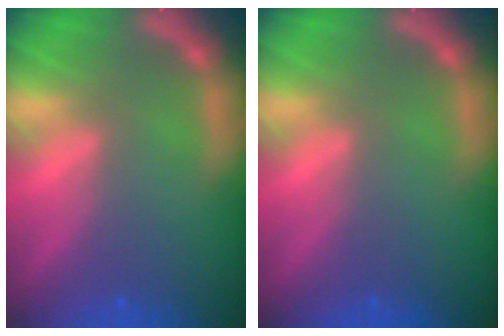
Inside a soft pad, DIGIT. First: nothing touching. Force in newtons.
{"total": 0.0}